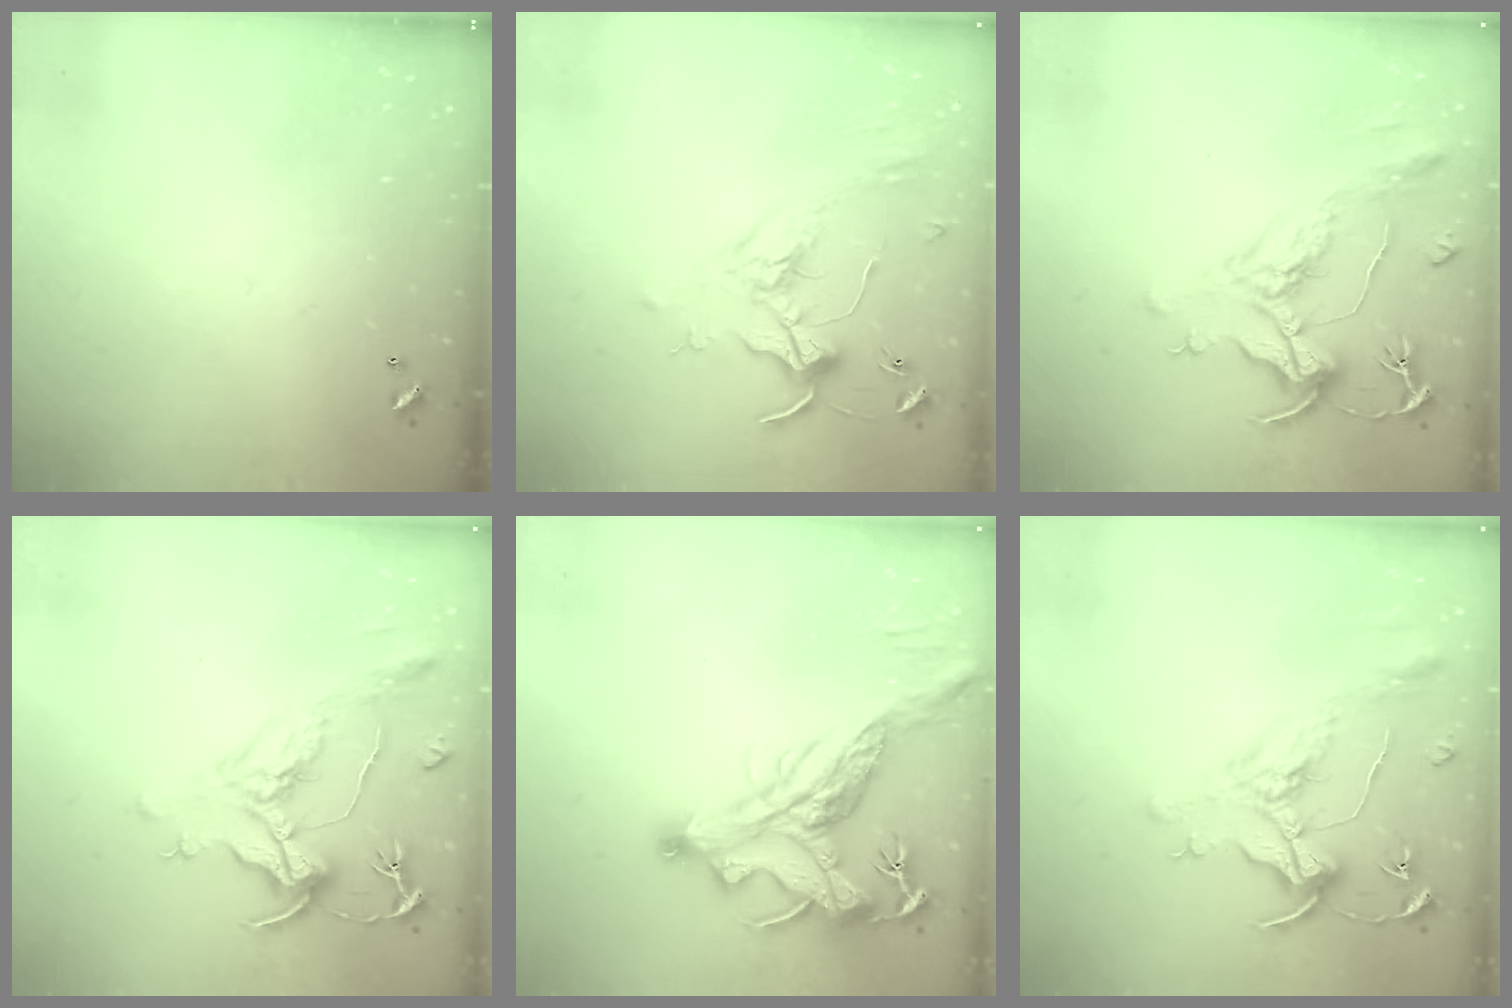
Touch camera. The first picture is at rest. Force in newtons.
{"total": 1.7, "press": 1.7, "slide": 0.4}
{"total": 1.9, "press": 1.4, "slide": 1.2}
{"total": 1.9, "press": 1.4, "slide": 1.2}
{"total": 4.7, "press": 4.5, "slide": 1.2}
{"total": 1.6, "press": 1.4, "slide": 0.7}